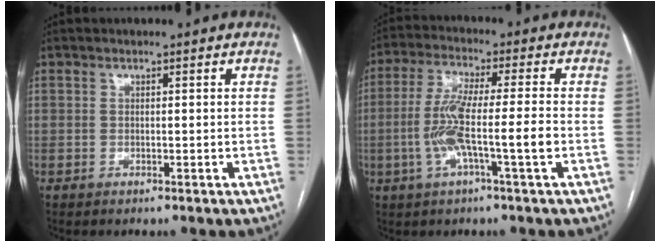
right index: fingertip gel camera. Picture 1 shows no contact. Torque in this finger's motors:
{"motor_torque": [1.59, -0.15, 0.77, 0.21]}